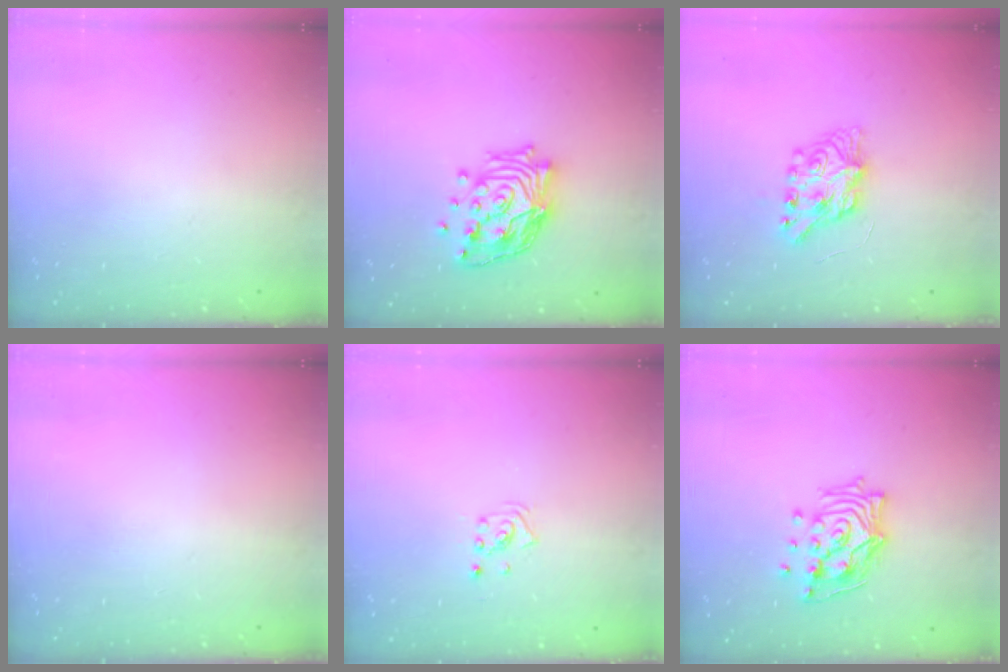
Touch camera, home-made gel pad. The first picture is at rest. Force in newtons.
{"total": 18.0, "press": 17.9, "slide": 2.4}
{"total": 8.3, "press": 8.2, "slide": 0.4}
{"total": 0.0}
{"total": 1.9, "press": 1.9, "slide": 0.1}
{"total": 13.3, "press": 13.2, "slide": 1.1}